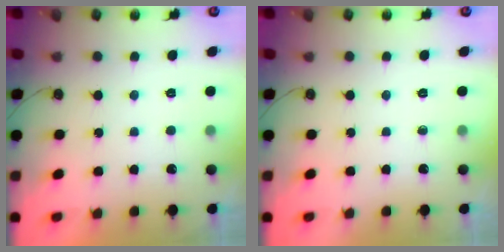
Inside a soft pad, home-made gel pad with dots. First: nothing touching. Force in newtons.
{"total": 0.0}